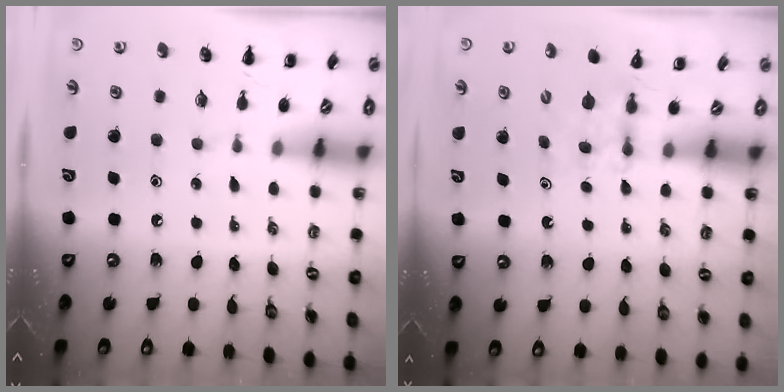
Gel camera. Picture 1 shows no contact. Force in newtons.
{"total": 3.4, "press": 3.1, "slide": 1.4}